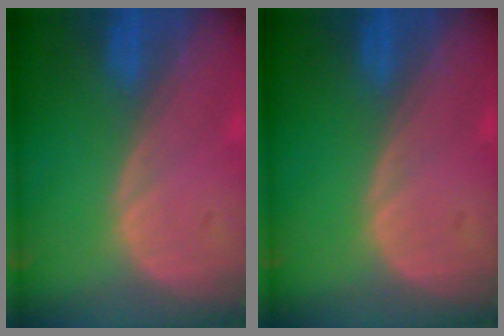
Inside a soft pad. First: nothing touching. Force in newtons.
{"total": 0.0}